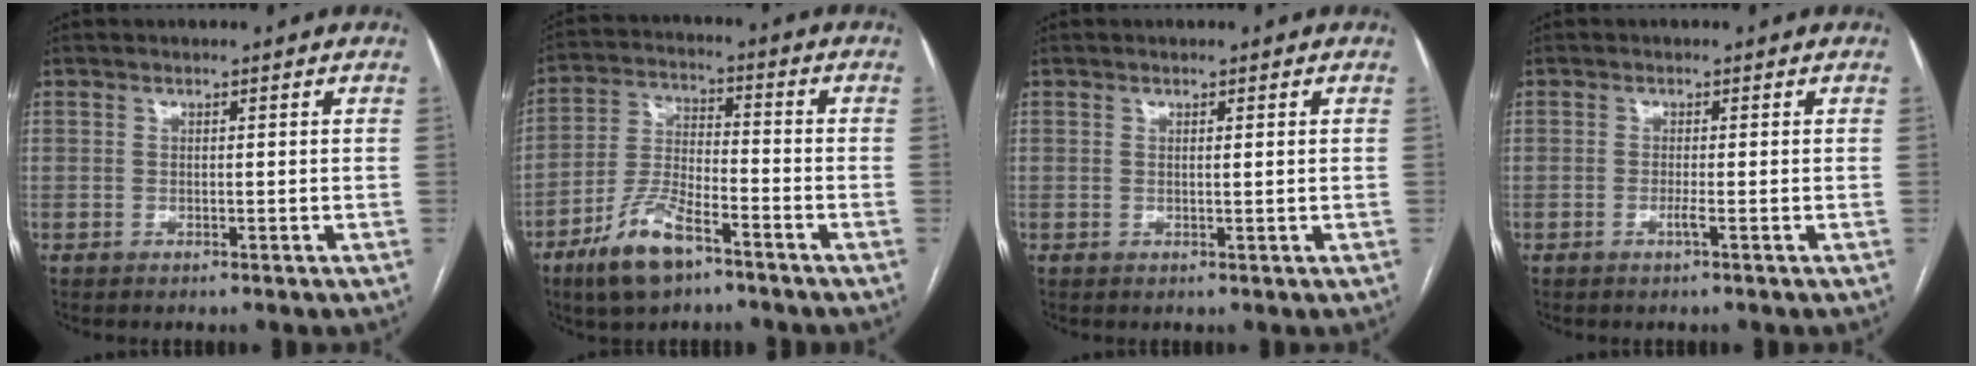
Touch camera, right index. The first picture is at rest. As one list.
[{"total": 10.5, "force": [-6.7, 3.4, 7.3], "torque": [-0.156, -0.007, -0.124]}, {"total": 0.7, "force": [0.3, -0.3, 0.6], "torque": [-0.012, -0.001, 0.003]}, {"total": 1.0, "force": [-0.4, -0.2, 0.9], "torque": [-0.019, -0.001, -0.009]}]